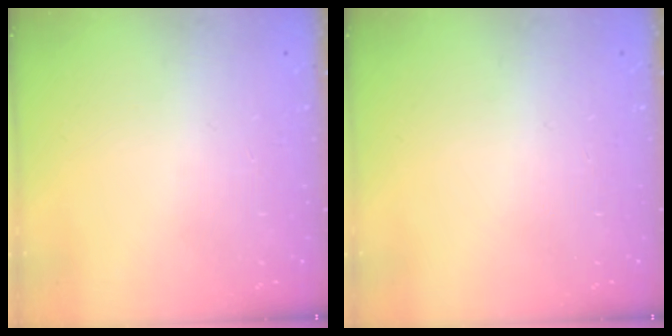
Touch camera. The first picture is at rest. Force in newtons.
{"total": 0.0}